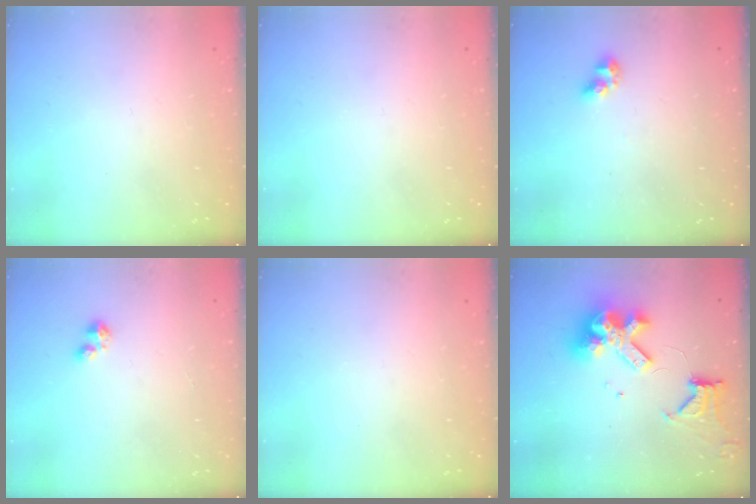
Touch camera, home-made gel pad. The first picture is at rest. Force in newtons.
{"total": 0.0}
{"total": 5.0, "press": 5.0, "slide": 0.1}
{"total": 2.7, "press": 2.7, "slide": 0.4}
{"total": 0.0}
{"total": 14.6, "press": 14.5, "slide": 1.8}